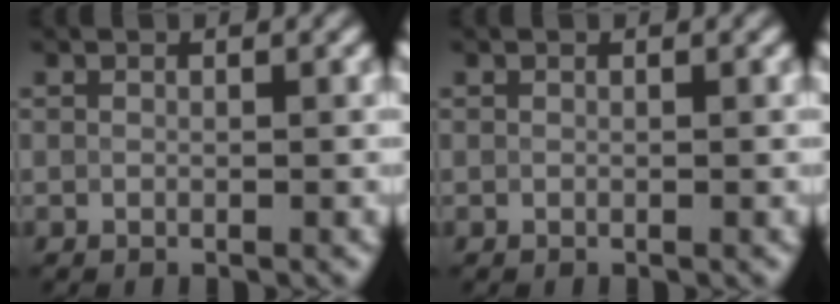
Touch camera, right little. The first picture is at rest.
{"total": 0.0}